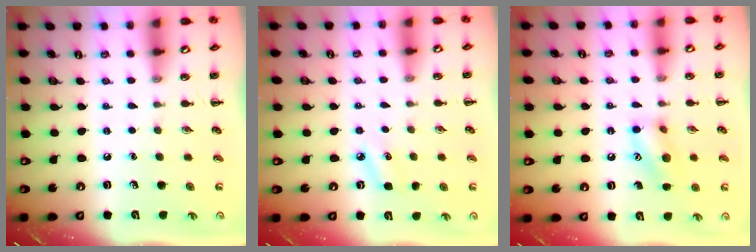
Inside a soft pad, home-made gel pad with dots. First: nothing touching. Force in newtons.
{"total": 5.3, "press": 5.0, "slide": 1.7}
{"total": 11.0, "press": 10.9, "slide": 1.1}